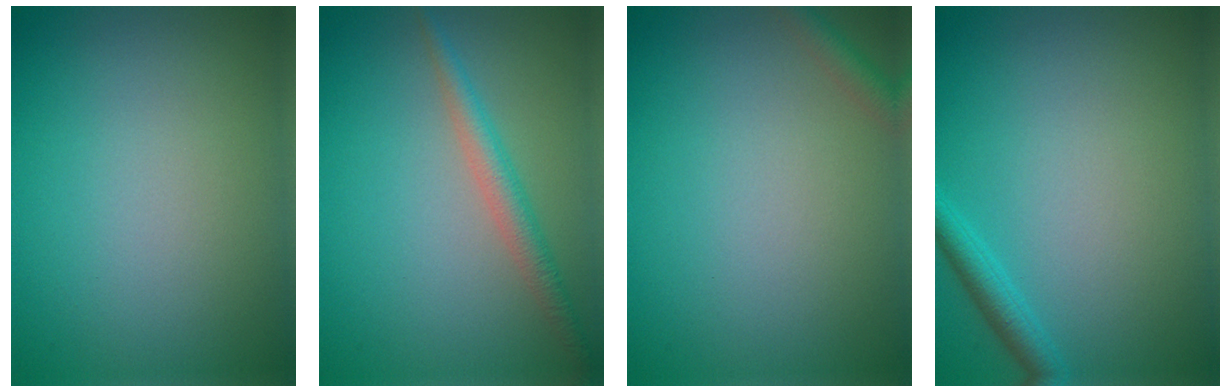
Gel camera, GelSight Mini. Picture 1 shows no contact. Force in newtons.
{"total": 2.5, "press": 2.5, "slide": 0.0}
{"total": 1.5, "press": 1.5, "slide": 0.0}
{"total": 1.9, "press": 1.9, "slide": 0.2}